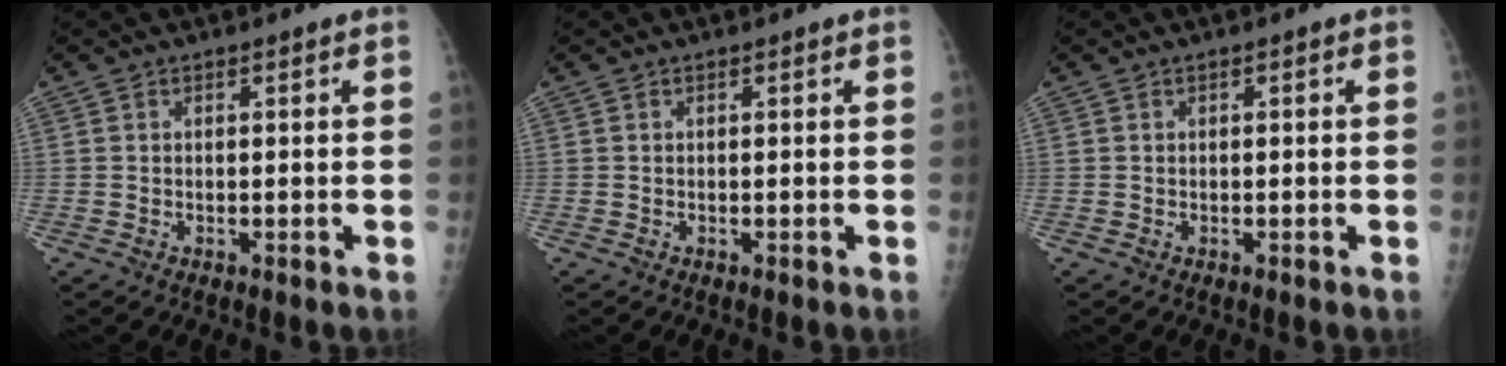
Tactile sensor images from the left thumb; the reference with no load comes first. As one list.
[{"total": 0.0}, {"total": 0.0}]